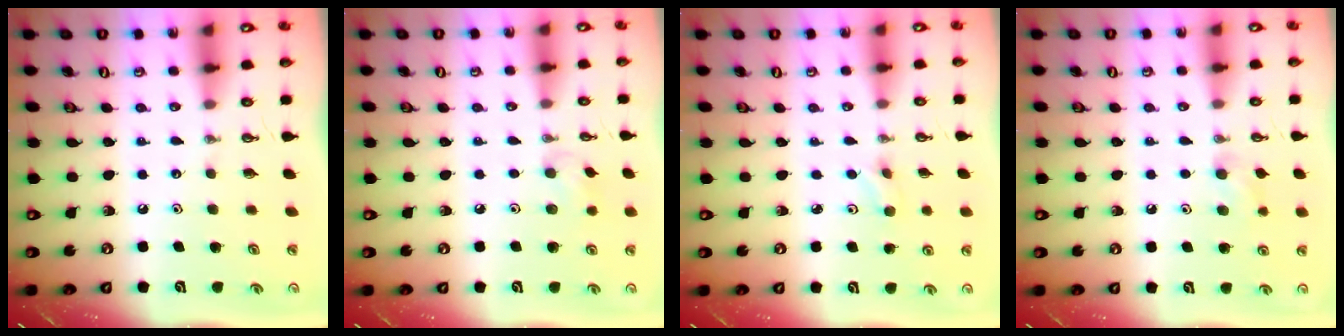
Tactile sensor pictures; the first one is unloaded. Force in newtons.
{"total": 5.5, "press": 5.4, "slide": 1.1}
{"total": 2.5, "press": 2.4, "slide": 0.7}
{"total": 7.9, "press": 7.5, "slide": 2.5}